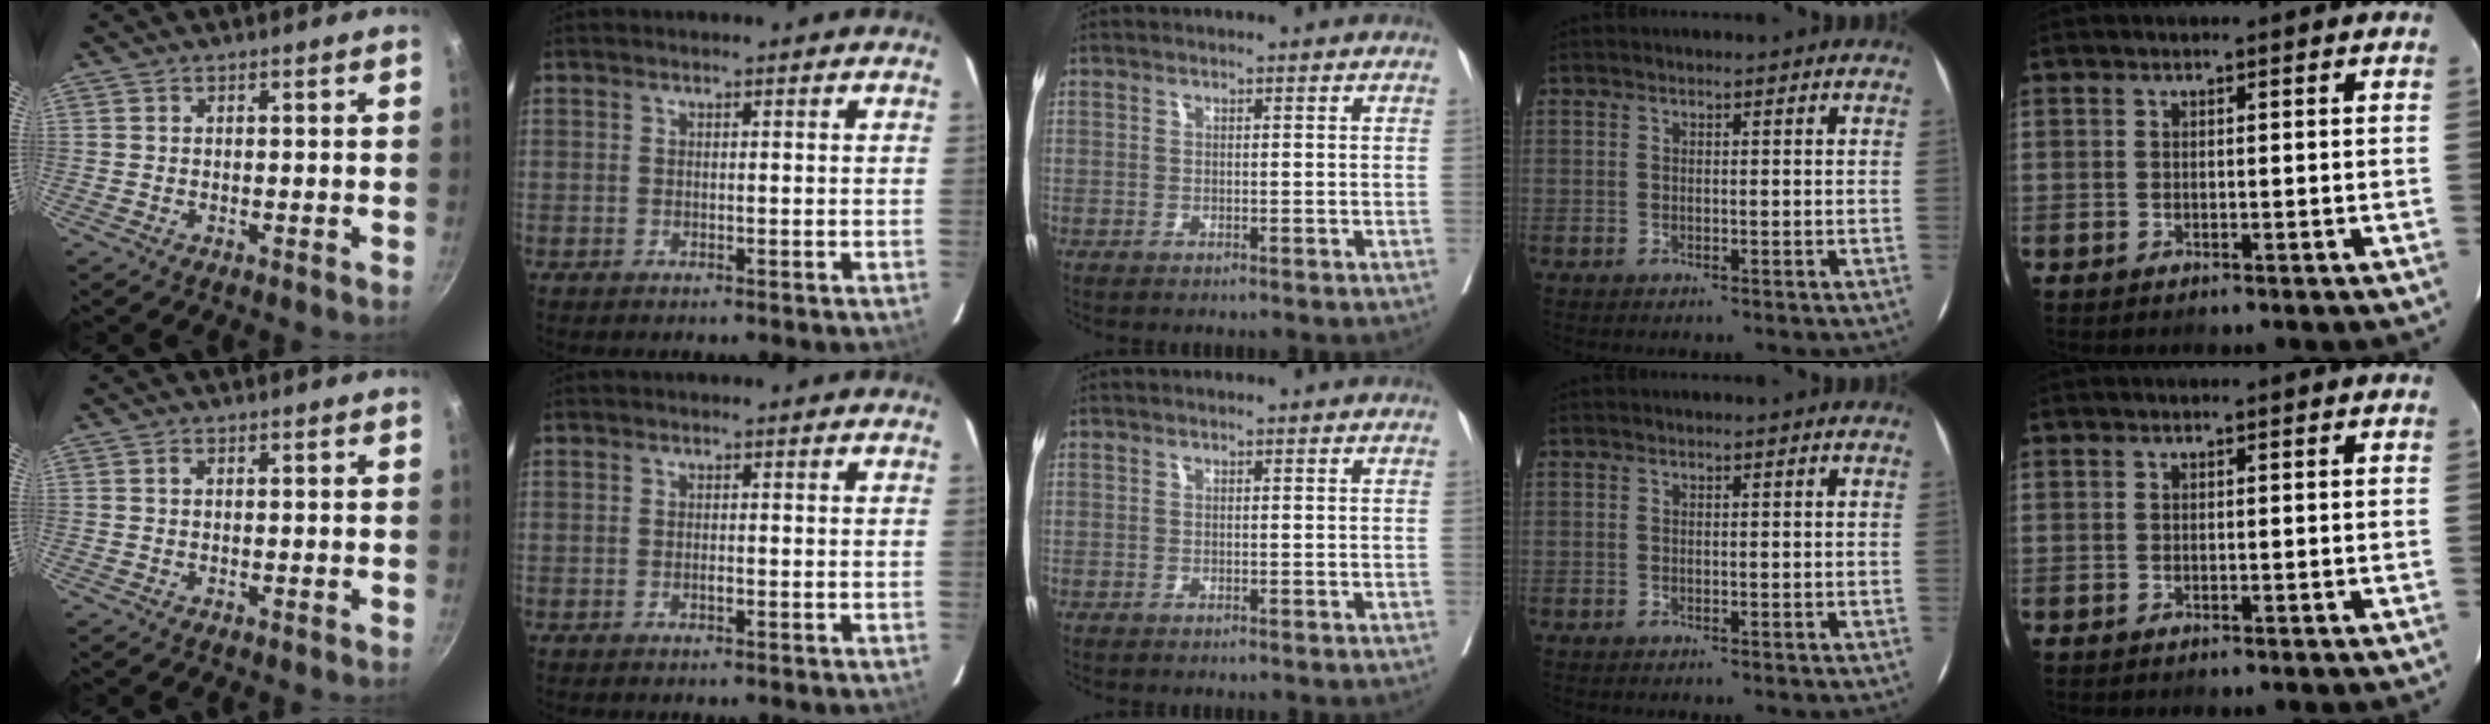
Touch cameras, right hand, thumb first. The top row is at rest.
{"thumb": {"total": 0.7, "force": [0.2, 0.4, 0.6], "torque": [-0.011, 0.002, 0.003]}, "index": {"total": 0.6, "force": [-0.2, 0.1, 0.6], "torque": [-0.013, 0.000, -0.003]}}